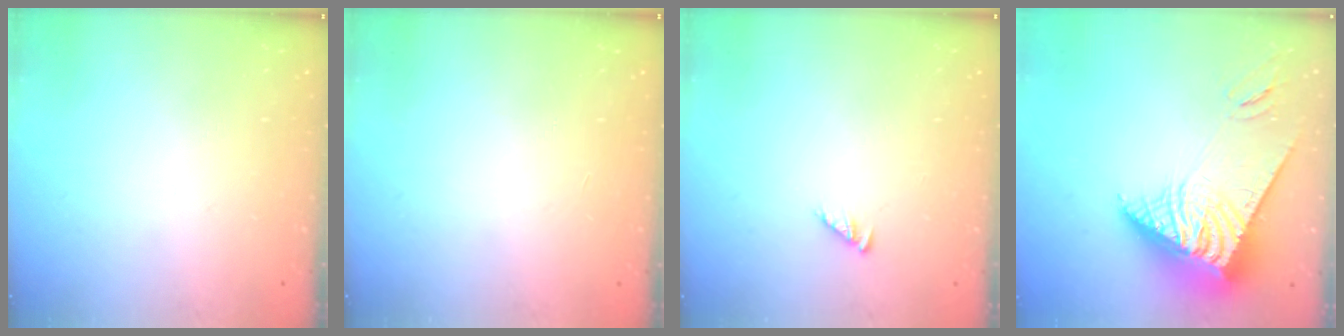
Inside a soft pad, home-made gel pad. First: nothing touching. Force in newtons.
{"total": 0.0}
{"total": 2.0, "press": 2.0, "slide": 0.2}
{"total": 14.1, "press": 14.0, "slide": 1.4}